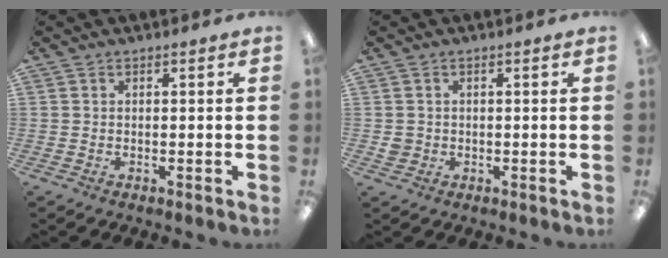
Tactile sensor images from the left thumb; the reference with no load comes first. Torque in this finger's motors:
{"motor_torque": [-0.02, 0.00, -0.02, -0.04, -0.01]}